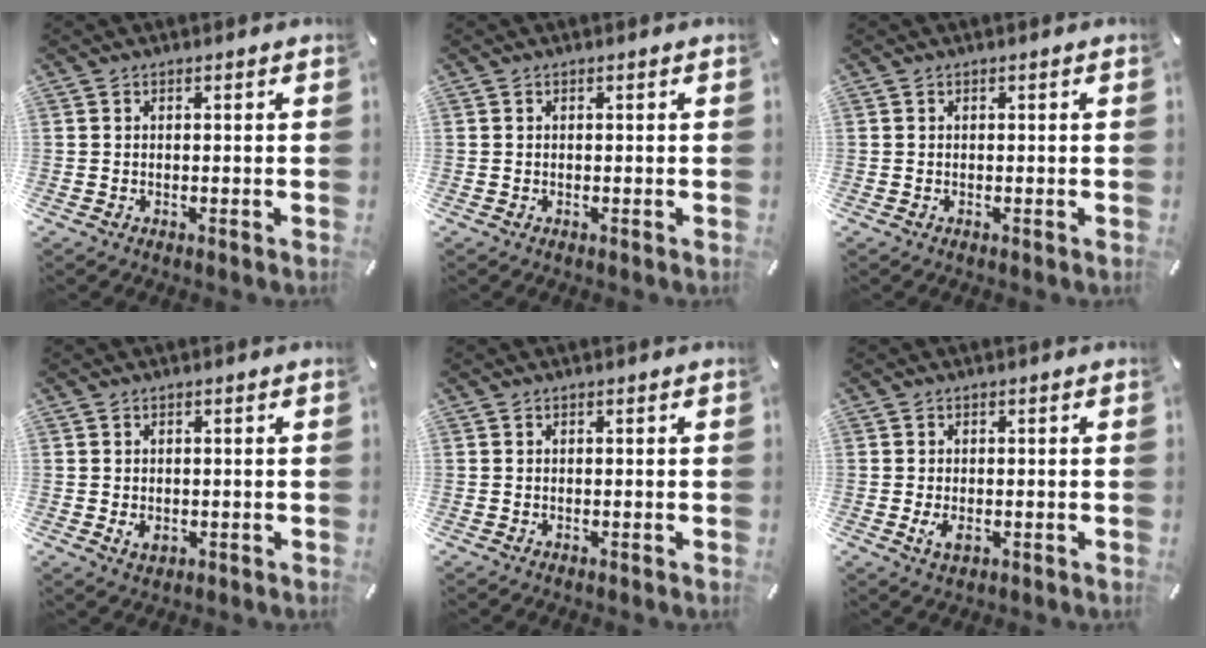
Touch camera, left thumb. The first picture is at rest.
{"total": 0.0}
{"total": 0.0}
{"total": 2.2, "force": [-0.4, 1.7, 1.3], "torque": [-0.022, -0.004, -0.010]}
{"total": 0.0}
{"total": 2.9, "force": [-0.6, 1.7, 2.3], "torque": [-0.061, -0.007, -0.014]}